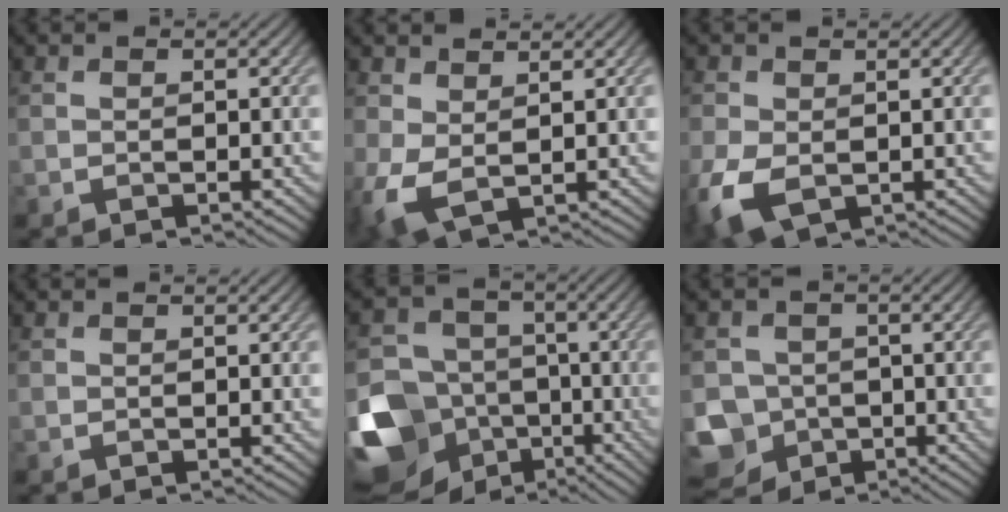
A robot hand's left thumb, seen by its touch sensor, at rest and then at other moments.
{"total": 4.3, "force": [0.4, 2.4, 3.5], "torque": [-0.099, -0.008, 0.008]}
{"total": 6.9, "force": [-2.3, 4.5, 4.6], "torque": [-0.123, -0.025, -0.041]}
{"total": 0.0}
{"total": 15.6, "force": [-7.3, 12.3, 6.3], "torque": [-0.196, -0.028, -0.121]}
{"total": 8.8, "force": [-4.0, 7.4, 2.3], "torque": [-0.065, -0.036, -0.089]}